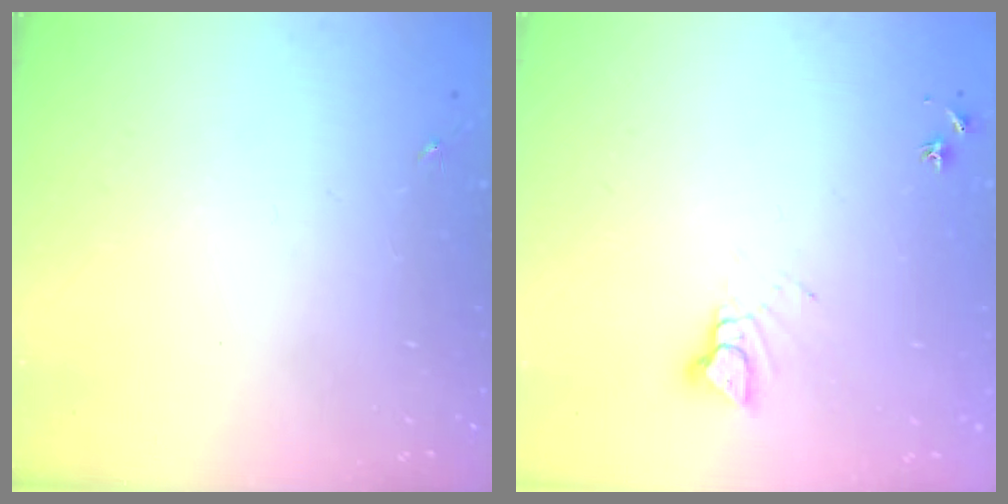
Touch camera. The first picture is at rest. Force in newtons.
{"total": 5.1, "press": 5.1, "slide": 0.4}